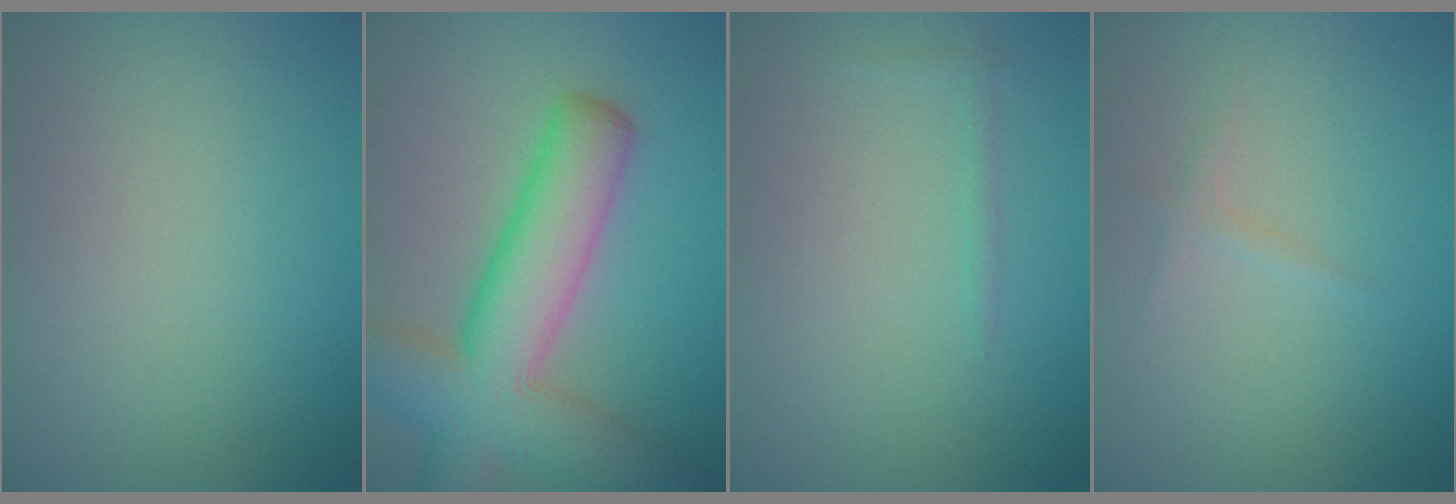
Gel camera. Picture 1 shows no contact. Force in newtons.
{"total": 10.0, "press": 10.0, "slide": 0.7}
{"total": 0.6, "press": 0.6, "slide": 0.1}
{"total": 0.8, "press": 0.8, "slide": 0.1}